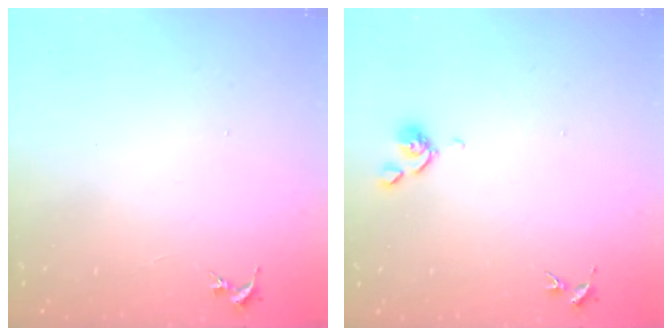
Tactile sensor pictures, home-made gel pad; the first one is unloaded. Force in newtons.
{"total": 6.4, "press": 6.2, "slide": 1.3}